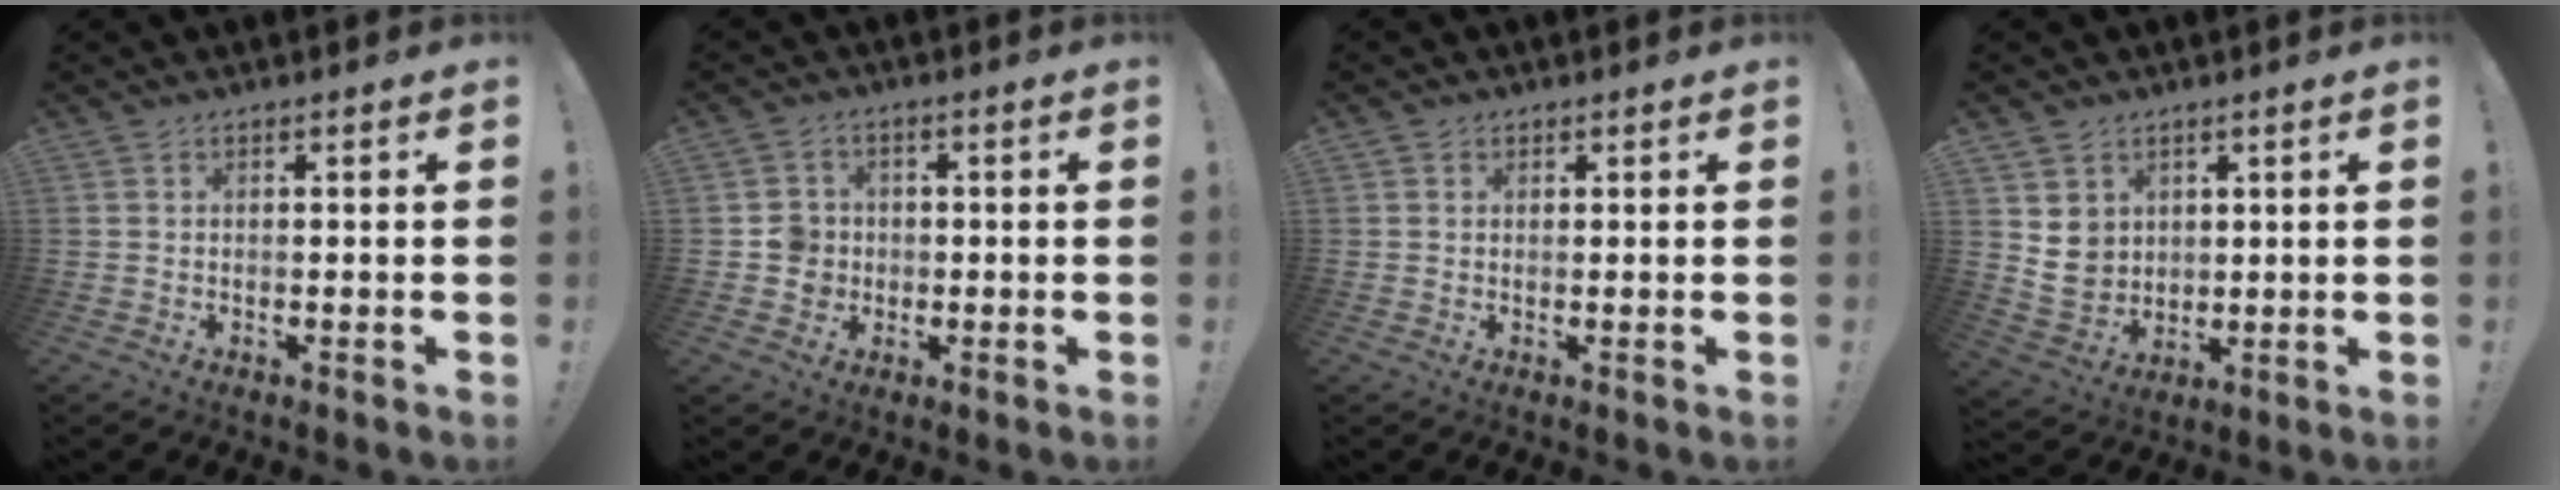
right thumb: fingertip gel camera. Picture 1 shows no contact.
{"total": 5.6, "force": [-0.5, 5.5, 1.3], "torque": [-0.012, 0.006, -0.008]}
{"total": 1.1, "force": [0.6, 0.9, 0.1], "torque": [0.002, 0.000, 0.011]}
{"total": 7.8, "force": [3.4, 6.8, 1.9], "torque": [-0.026, -0.020, 0.074]}